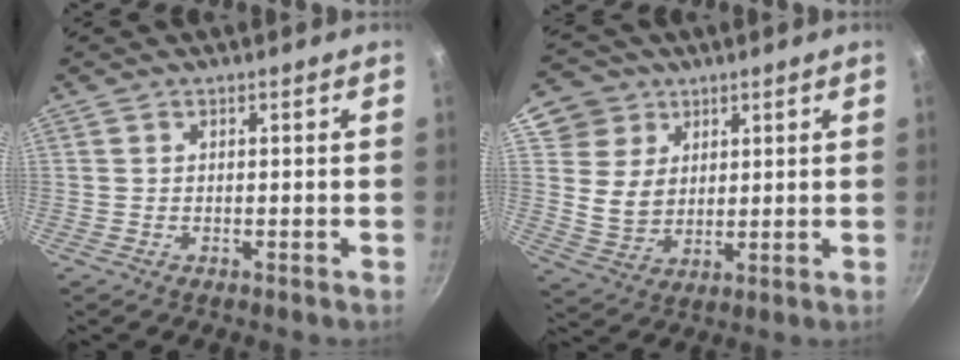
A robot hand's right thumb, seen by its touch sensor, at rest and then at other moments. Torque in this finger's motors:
{"motor_torque": [-0.79, 2.10, -0.16, 0.41, 0.18]}